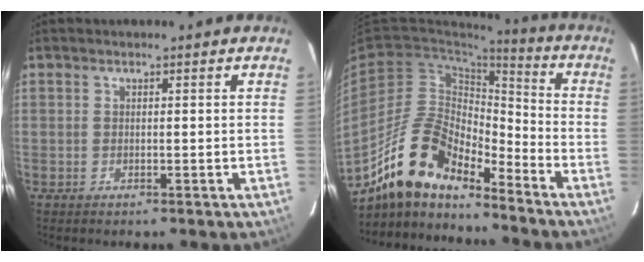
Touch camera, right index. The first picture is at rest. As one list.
[{"total": 15.9, "force": [-12.8, 5.3, 7.9], "torque": [-0.145, 0.007, -0.244]}]